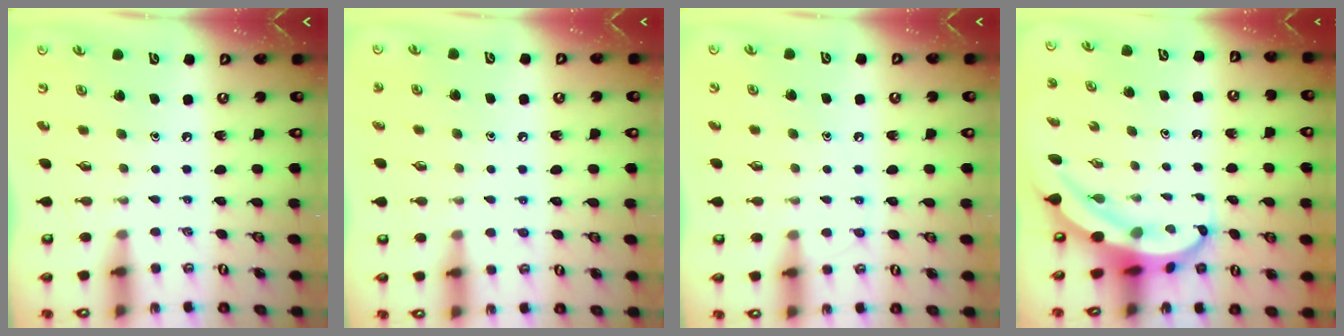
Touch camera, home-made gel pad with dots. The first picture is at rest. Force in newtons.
{"total": 5.2, "press": 5.1, "slide": 0.6}
{"total": 7.2, "press": 7.1, "slide": 0.8}
{"total": 6.1, "press": 6.0, "slide": 1.5}